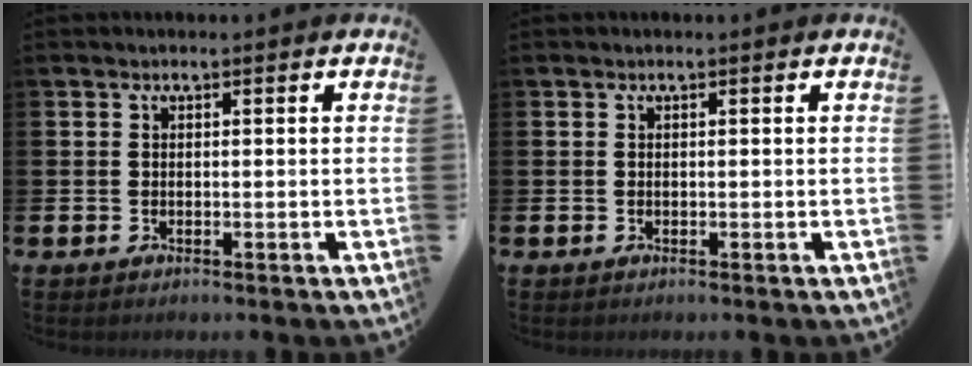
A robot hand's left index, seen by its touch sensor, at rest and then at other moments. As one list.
[{"total": 0.0}]